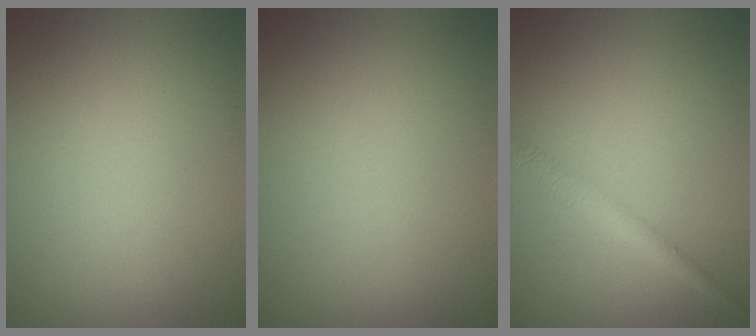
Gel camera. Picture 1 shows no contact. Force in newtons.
{"total": 0.0}
{"total": 2.1, "press": 2.1, "slide": 0.1}